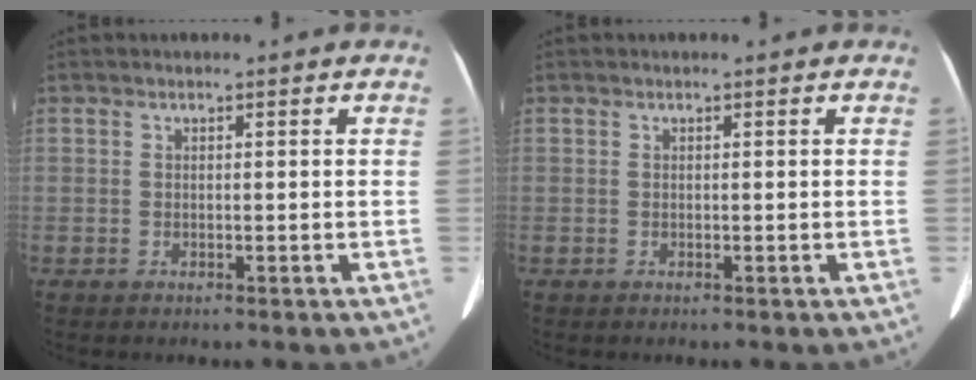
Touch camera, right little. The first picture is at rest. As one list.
[{"total": 0.0}]